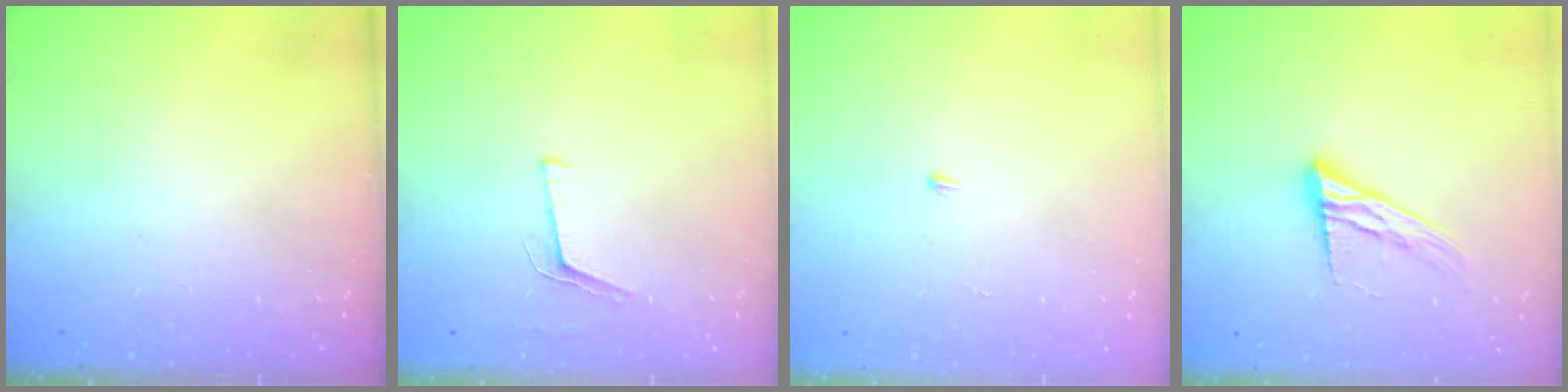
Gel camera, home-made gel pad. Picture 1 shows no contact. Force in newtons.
{"total": 4.2, "press": 3.5, "slide": 2.3}
{"total": 3.3, "press": 3.3, "slide": 0.2}
{"total": 13.1, "press": 13.1, "slide": 1.0}